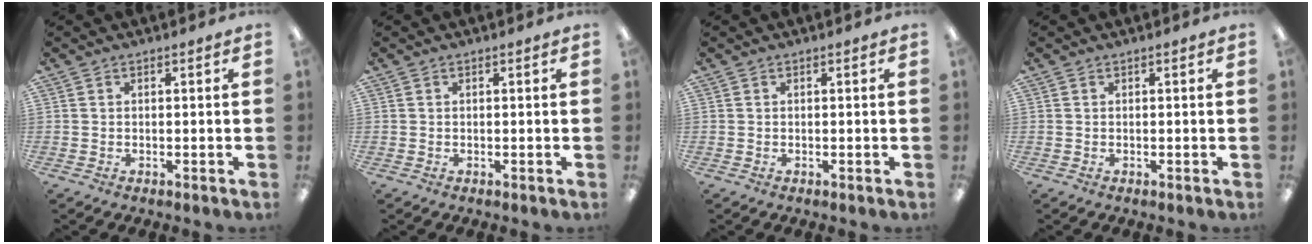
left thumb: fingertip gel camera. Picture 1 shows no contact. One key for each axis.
{"total": 0.0}
{"total": 0.0}
{"total": 0.0}